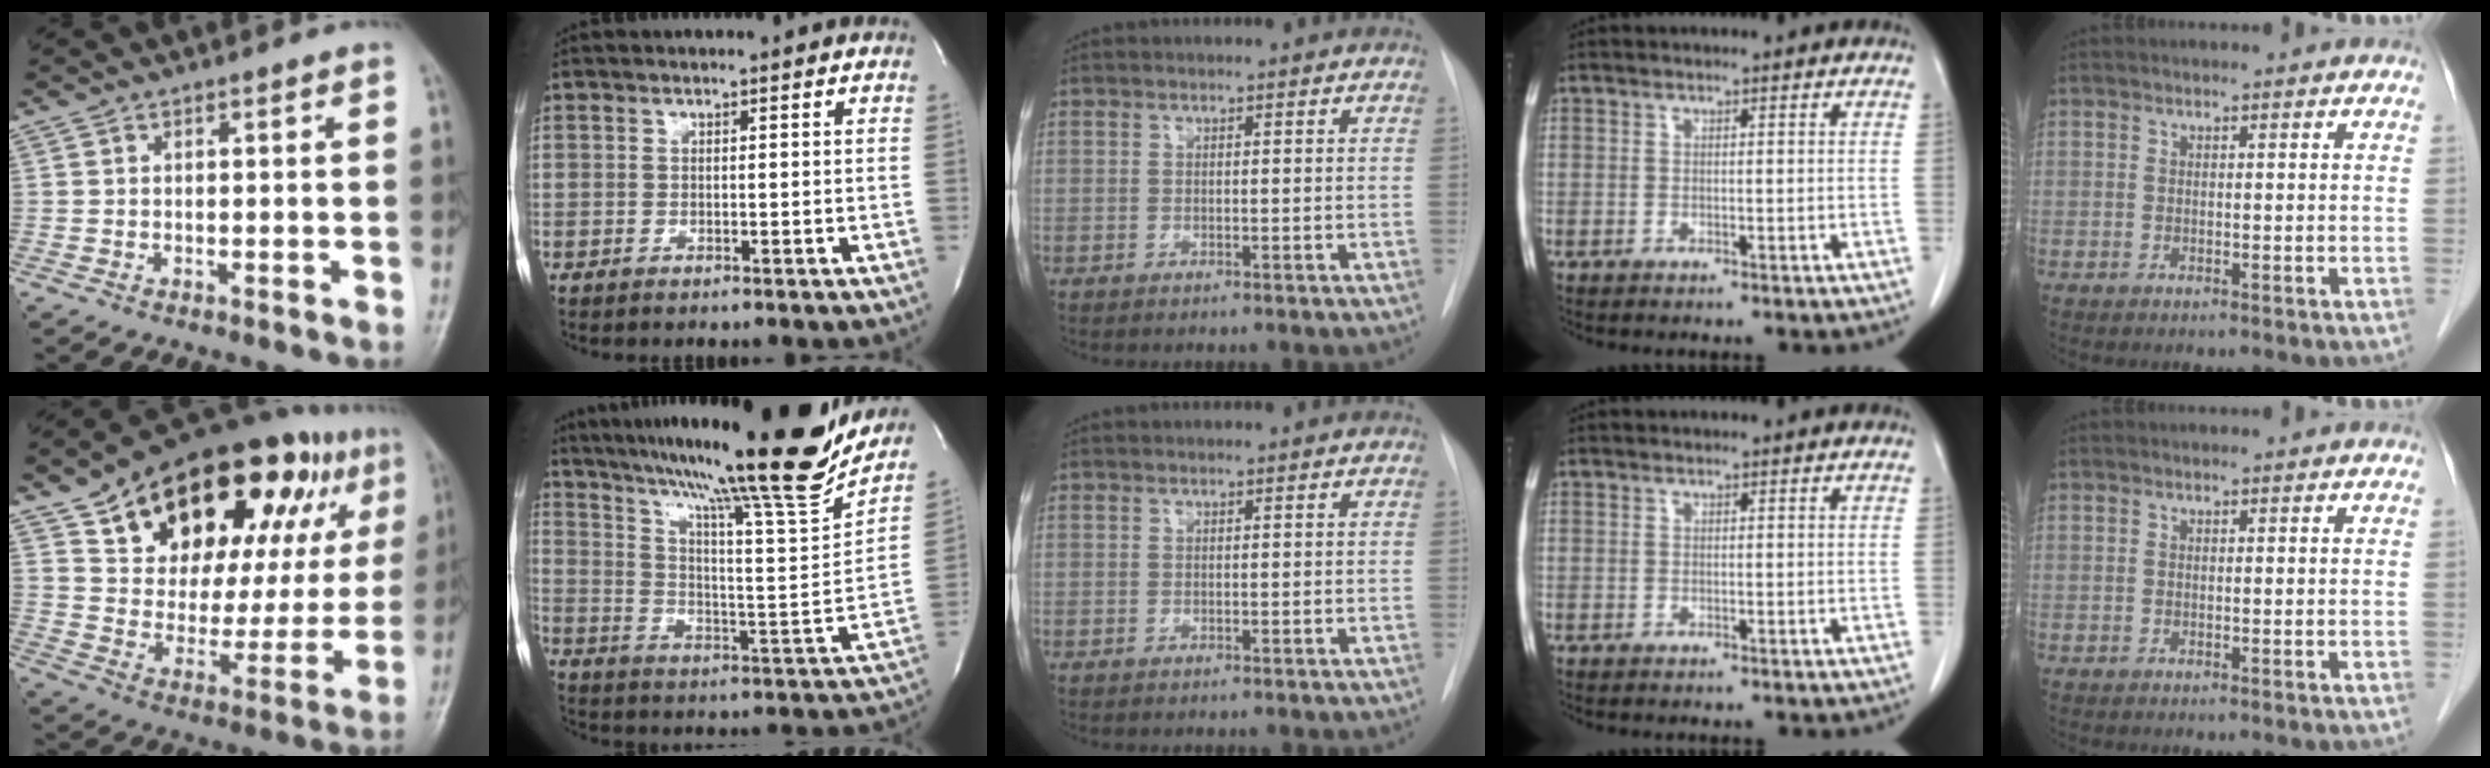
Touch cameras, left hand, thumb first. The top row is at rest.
{"thumb": {"total": 30.6, "force": [15.9, 14.7, 21.6], "torque": [-0.282, -0.015, 0.248]}, "index": {"total": 26.7, "force": [22.1, -0.1, 14.9], "torque": [-0.251, -0.055, 0.320]}}